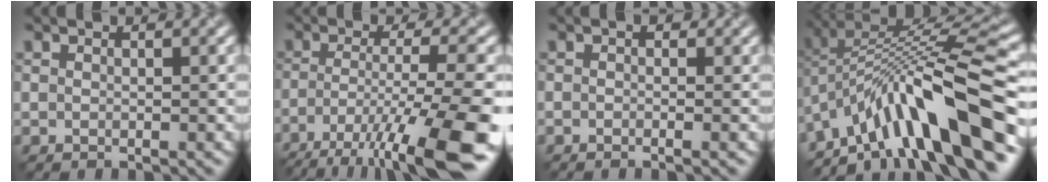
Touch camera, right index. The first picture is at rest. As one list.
[{"total": 12.3, "force": [-8.1, 2.3, 9.0], "torque": [-0.155, -0.002, -0.119]}, {"total": 1.7, "force": [-0.2, 0.9, 1.4], "torque": [0.001, 0.006, -0.024]}, {"total": 12.2, "force": [-7.0, 3.1, 9.5], "torque": [-0.148, 0.039, -0.109]}]